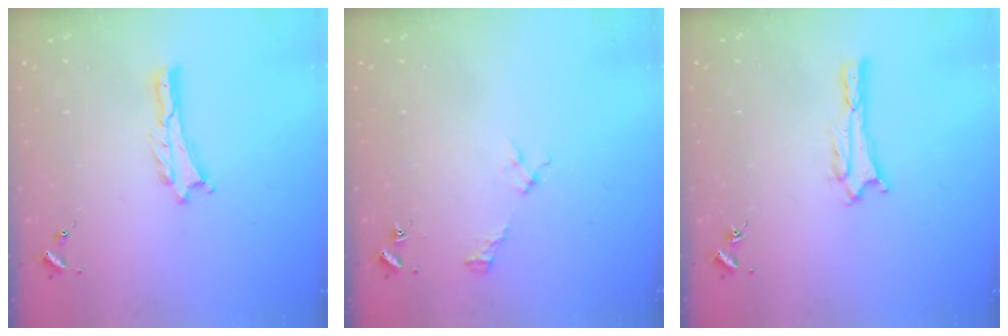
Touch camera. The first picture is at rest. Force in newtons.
{"total": 2.2, "press": 2.2, "slide": 0.3}
{"total": 1.7, "press": 1.7, "slide": 0.3}